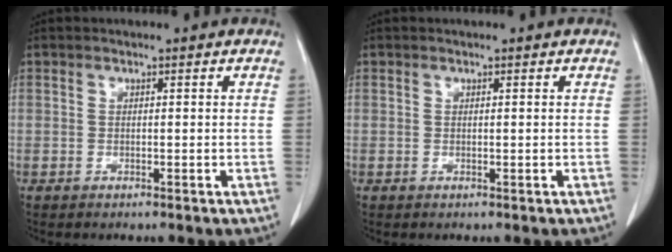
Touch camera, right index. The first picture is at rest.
{"total": 0.0}